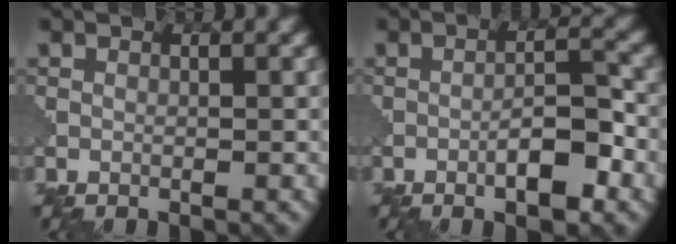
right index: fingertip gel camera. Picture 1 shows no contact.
{"total": 3.3, "force": [-2.2, 0.4, 2.4], "torque": [-0.042, 0.008, -0.036]}